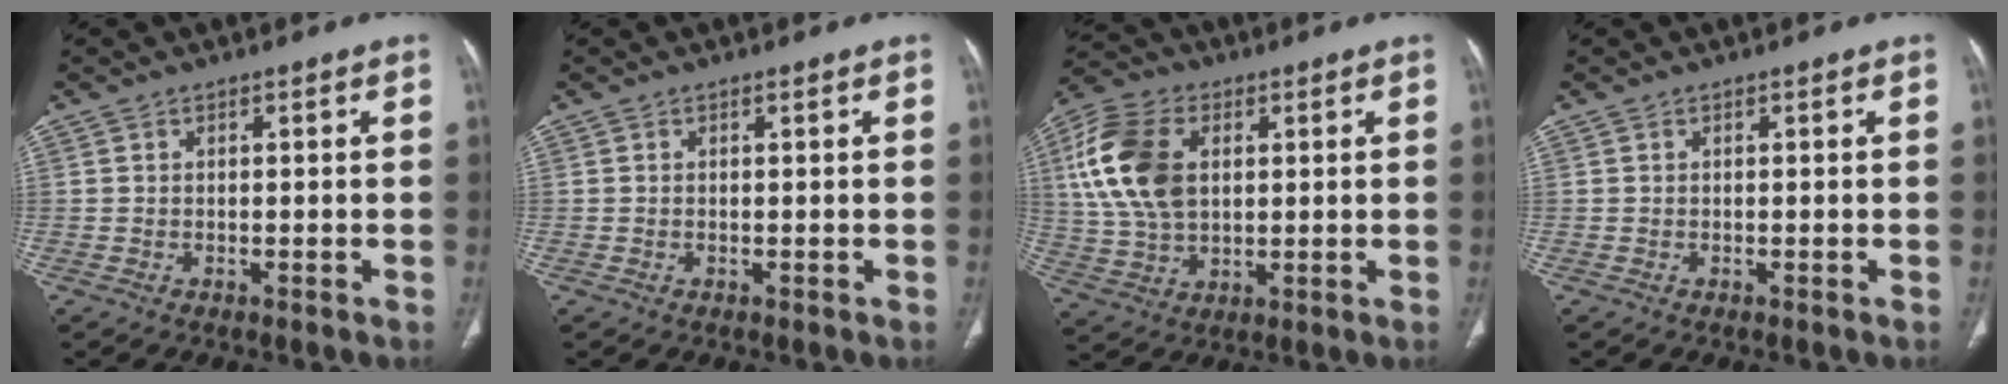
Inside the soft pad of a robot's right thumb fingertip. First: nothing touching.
{"total": 0.0}
{"total": 15.4, "force": [3.4, 10.0, 11.2], "torque": [-0.226, 0.006, 0.065]}
{"total": 0.0}